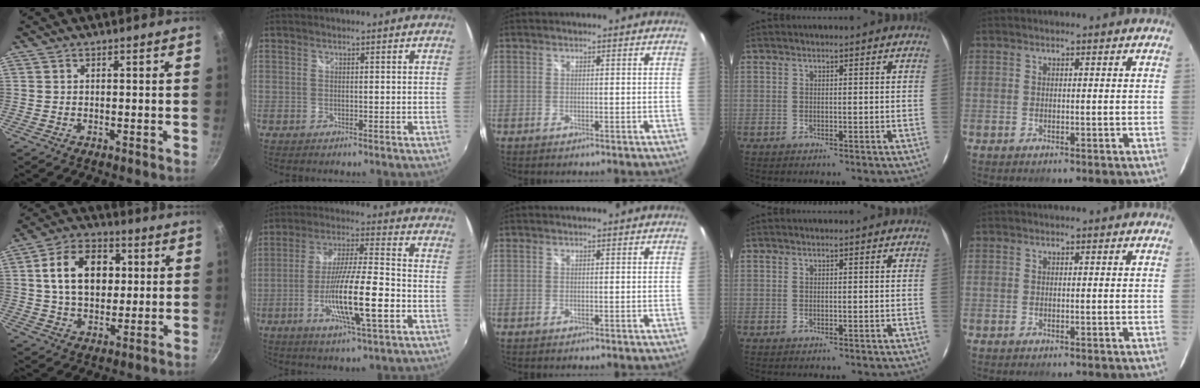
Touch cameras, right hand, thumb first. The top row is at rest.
{"thumb": {"total": 14.4, "force": [2.7, 10.1, 10.0], "torque": [-0.138, 0.011, 0.038]}, "index": {"total": 15.2, "force": [-5.0, 1.9, 14.2], "torque": [-0.269, -0.014, -0.088]}}